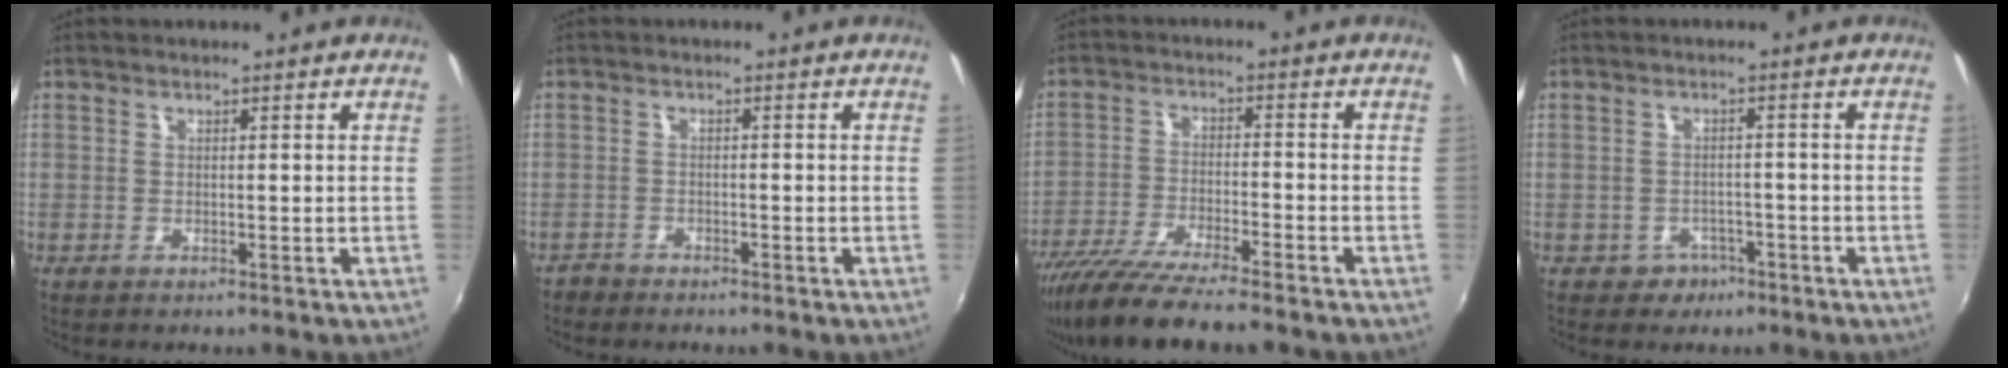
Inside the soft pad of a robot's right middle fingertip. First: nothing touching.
{"total": 2.2, "force": [-2.0, 0.9, 0.2], "torque": [-0.011, -0.004, -0.039]}
{"total": 13.4, "force": [-11.3, 1.2, 7.2], "torque": [-0.154, -0.038, -0.200]}
{"total": 3.7, "force": [-2.2, 3.0, 0.4], "torque": [-0.019, 0.006, -0.029]}